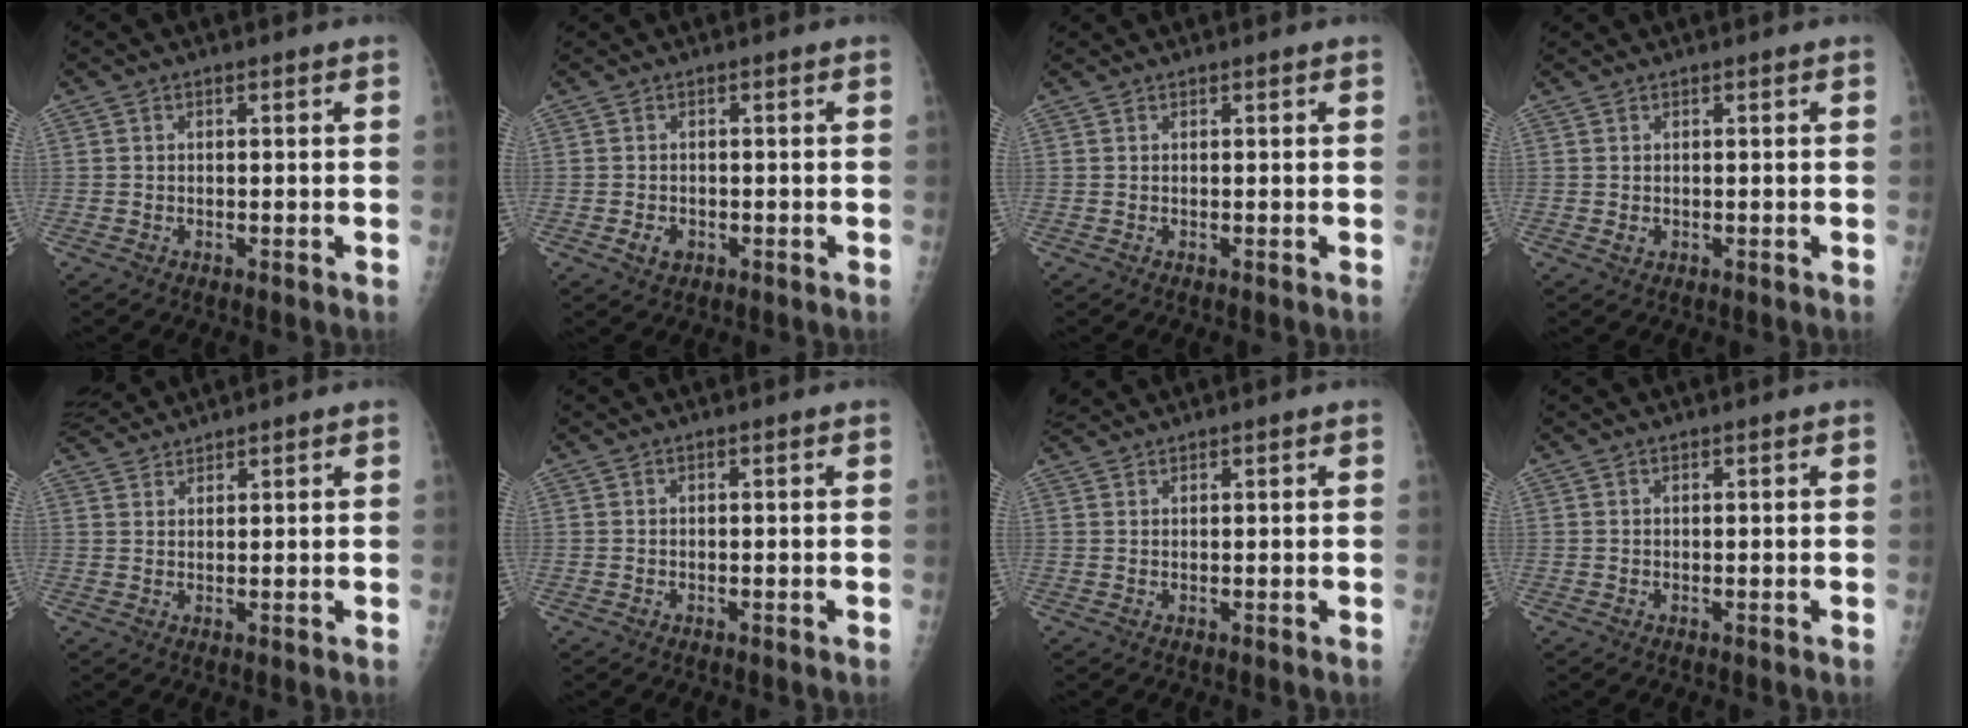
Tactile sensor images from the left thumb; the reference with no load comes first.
{"total": 1.8, "force": [-0.5, 1.5, 0.9], "torque": [-0.007, 0.002, -0.002]}
{"total": 0.0}
{"total": 0.9, "force": [0.3, 0.8, 0.3], "torque": [0.001, 0.001, 0.005]}
{"total": 4.6, "force": [4.6, 0.4, 0.3], "torque": [-0.006, 0.010, 0.090]}
{"total": 0.0}
{"total": 2.2, "force": [2.2, 0.2, 0.3], "torque": [-0.008, 0.015, 0.047]}
{"total": 0.0}